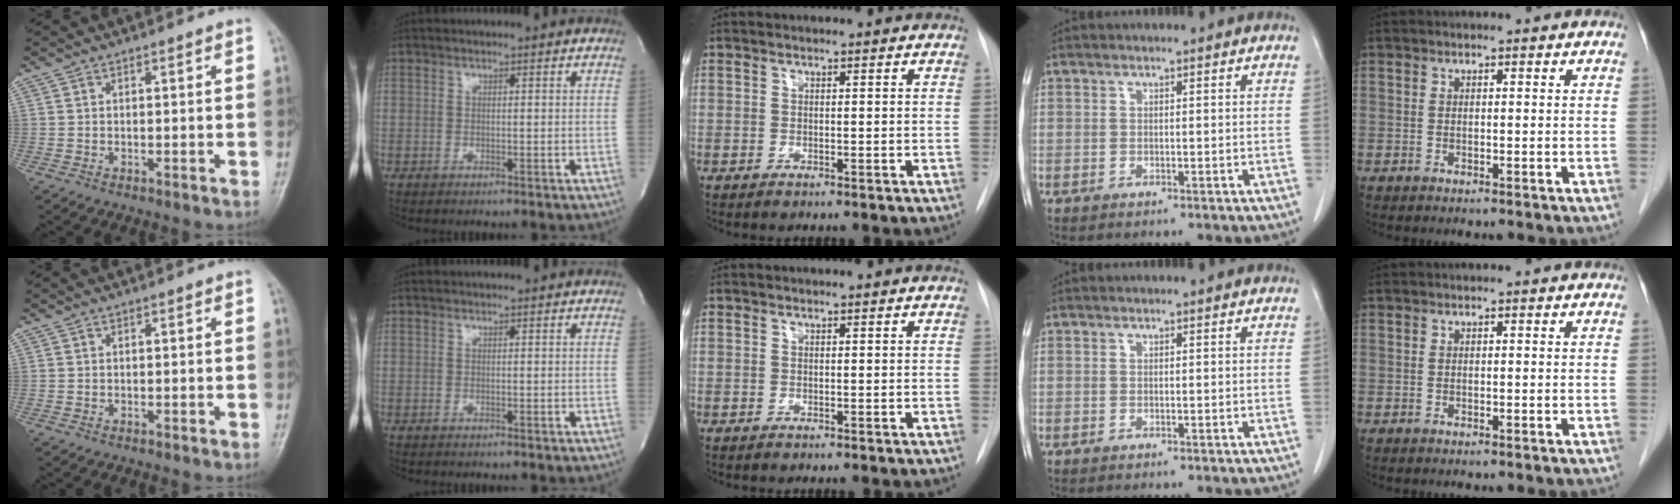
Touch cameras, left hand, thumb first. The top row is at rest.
{}